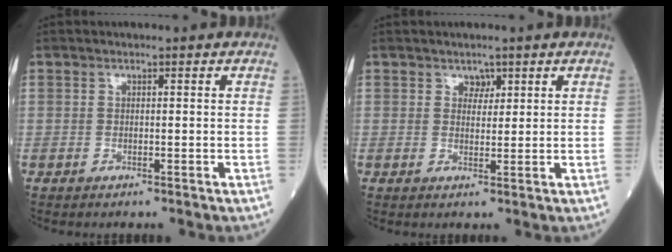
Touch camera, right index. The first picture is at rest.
{"total": 1.9, "force": [1.2, 1.2, 0.8], "torque": [-0.004, -0.001, 0.017]}